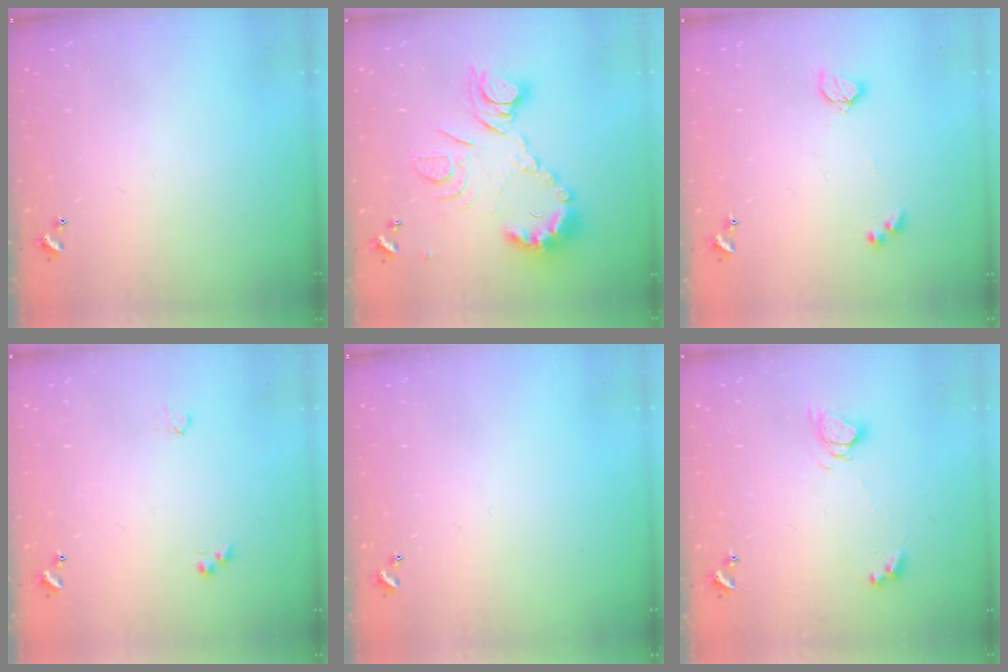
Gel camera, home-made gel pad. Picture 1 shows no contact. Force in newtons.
{"total": 13.9, "press": 13.7, "slide": 2.0}
{"total": 4.1, "press": 4.0, "slide": 0.8}
{"total": 3.9, "press": 3.8, "slide": 0.6}
{"total": 0.0}
{"total": 5.9, "press": 5.9, "slide": 0.5}